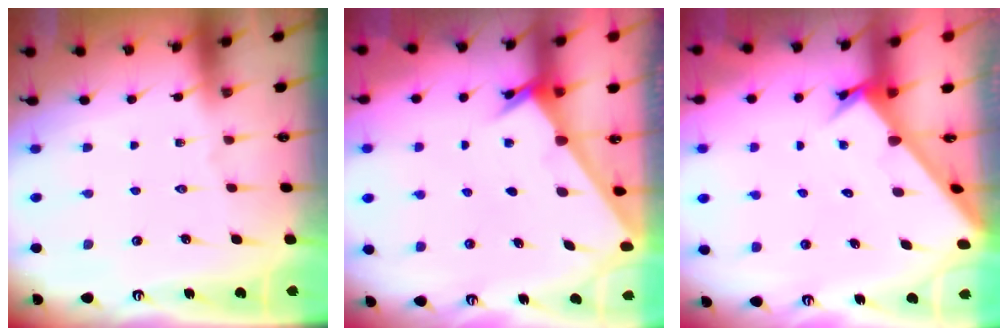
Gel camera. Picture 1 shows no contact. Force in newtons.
{"total": 2.3, "press": 2.3, "slide": 0.3}
{"total": 2.7, "press": 2.7, "slide": 0.3}